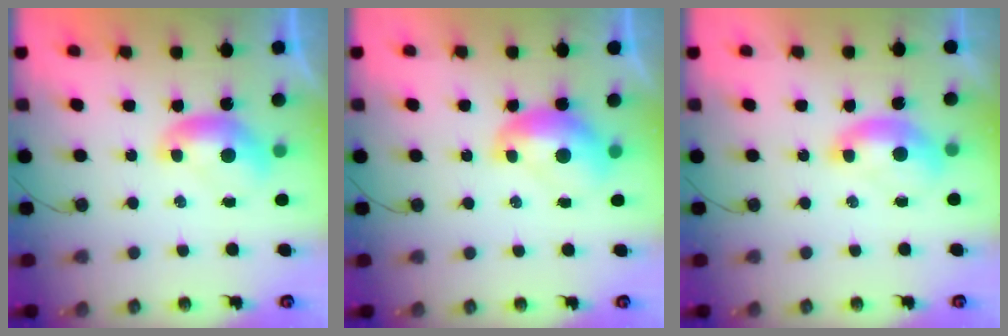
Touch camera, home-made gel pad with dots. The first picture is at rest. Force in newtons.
{"total": 2.0, "press": 2.0, "slide": 0.3}
{"total": 1.7, "press": 1.5, "slide": 0.6}